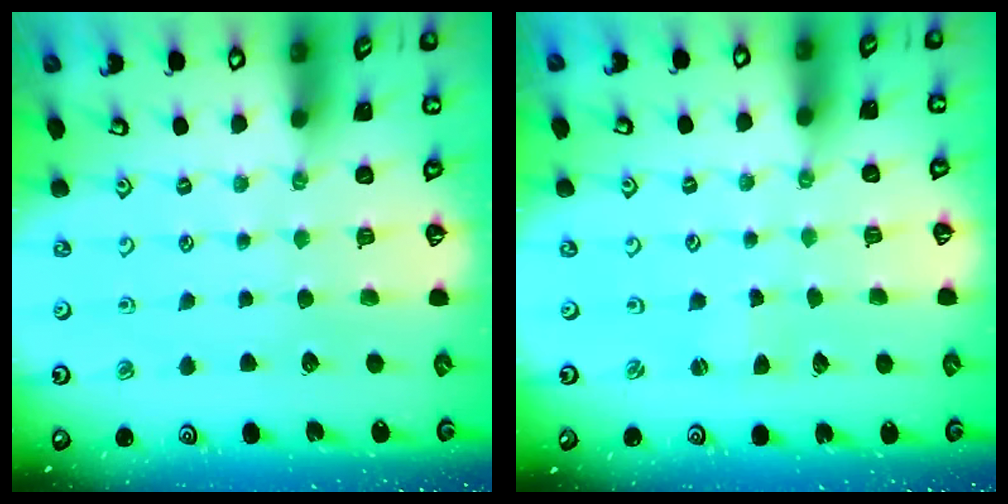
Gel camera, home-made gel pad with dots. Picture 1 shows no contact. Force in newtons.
{"total": 0.8, "press": 0.8, "slide": 0.1}